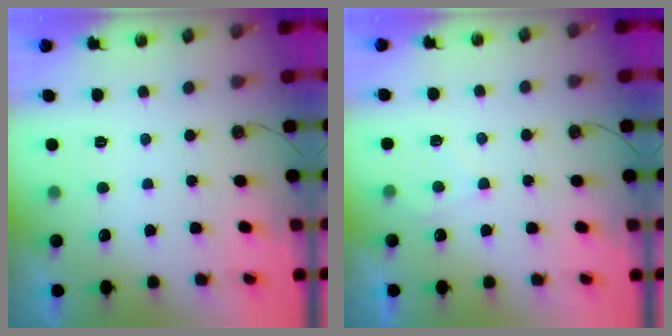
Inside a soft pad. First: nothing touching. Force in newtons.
{"total": 6.2, "press": 6.2, "slide": 0.7}